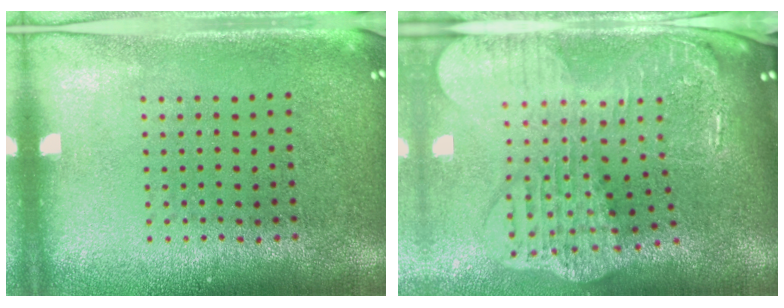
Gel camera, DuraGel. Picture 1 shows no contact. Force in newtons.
{"total": 4.4, "press": 3.3, "slide": 2.9}